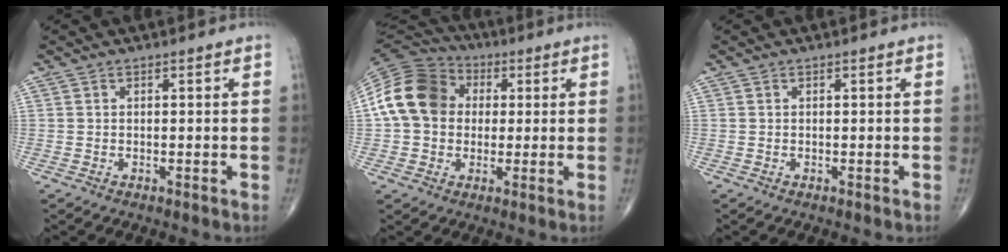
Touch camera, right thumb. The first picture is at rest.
{"total": 15.7, "force": [2.1, 12.6, 9.2], "torque": [-0.163, 0.029, 0.030]}
{"total": 0.0}